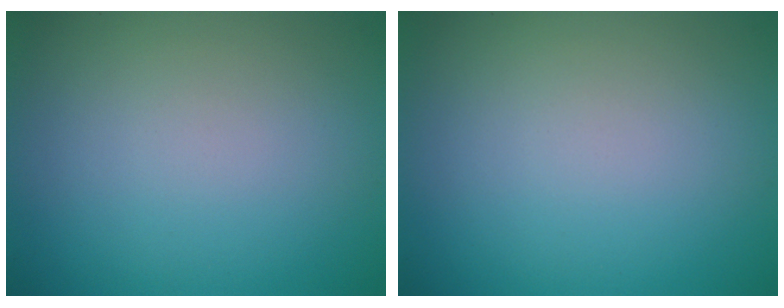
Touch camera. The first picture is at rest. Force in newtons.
{"total": 0.0}